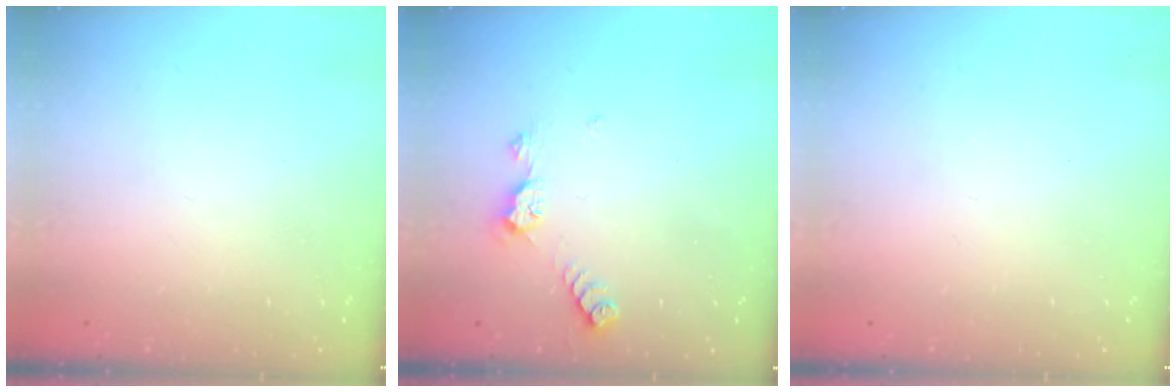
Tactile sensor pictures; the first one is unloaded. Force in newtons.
{"total": 5.5, "press": 5.4, "slide": 0.6}
{"total": 0.0}